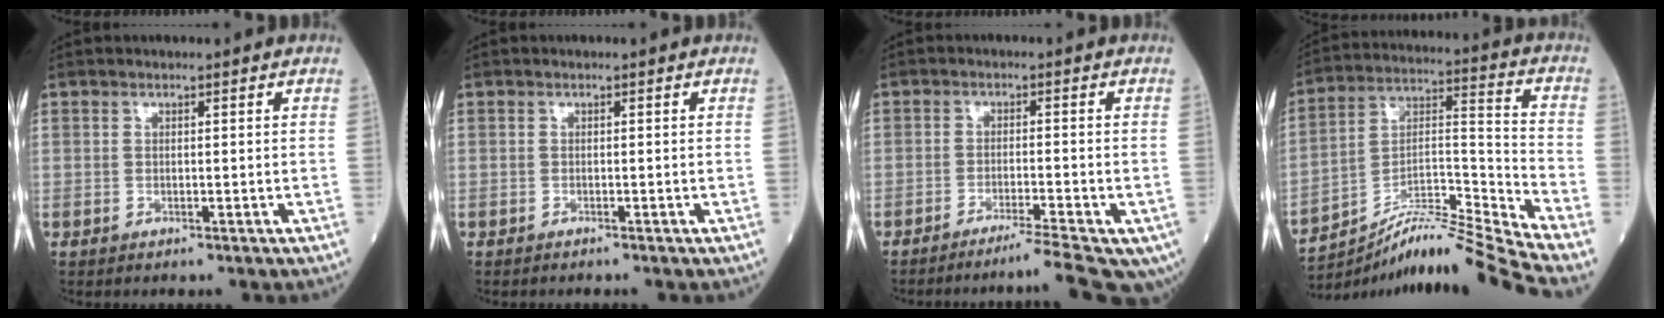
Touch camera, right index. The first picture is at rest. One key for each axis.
{"total": 0.0}
{"total": 9.5, "fx": -6.7, "fy": 0.8, "fz": 6.7, "tx": -0.078, "ty": -0.006, "tz": -0.101}
{"total": 14.4, "fx": -12.8, "fy": -3.2, "fz": 5.8, "tx": -0.093, "ty": 0.032, "tz": -0.222}